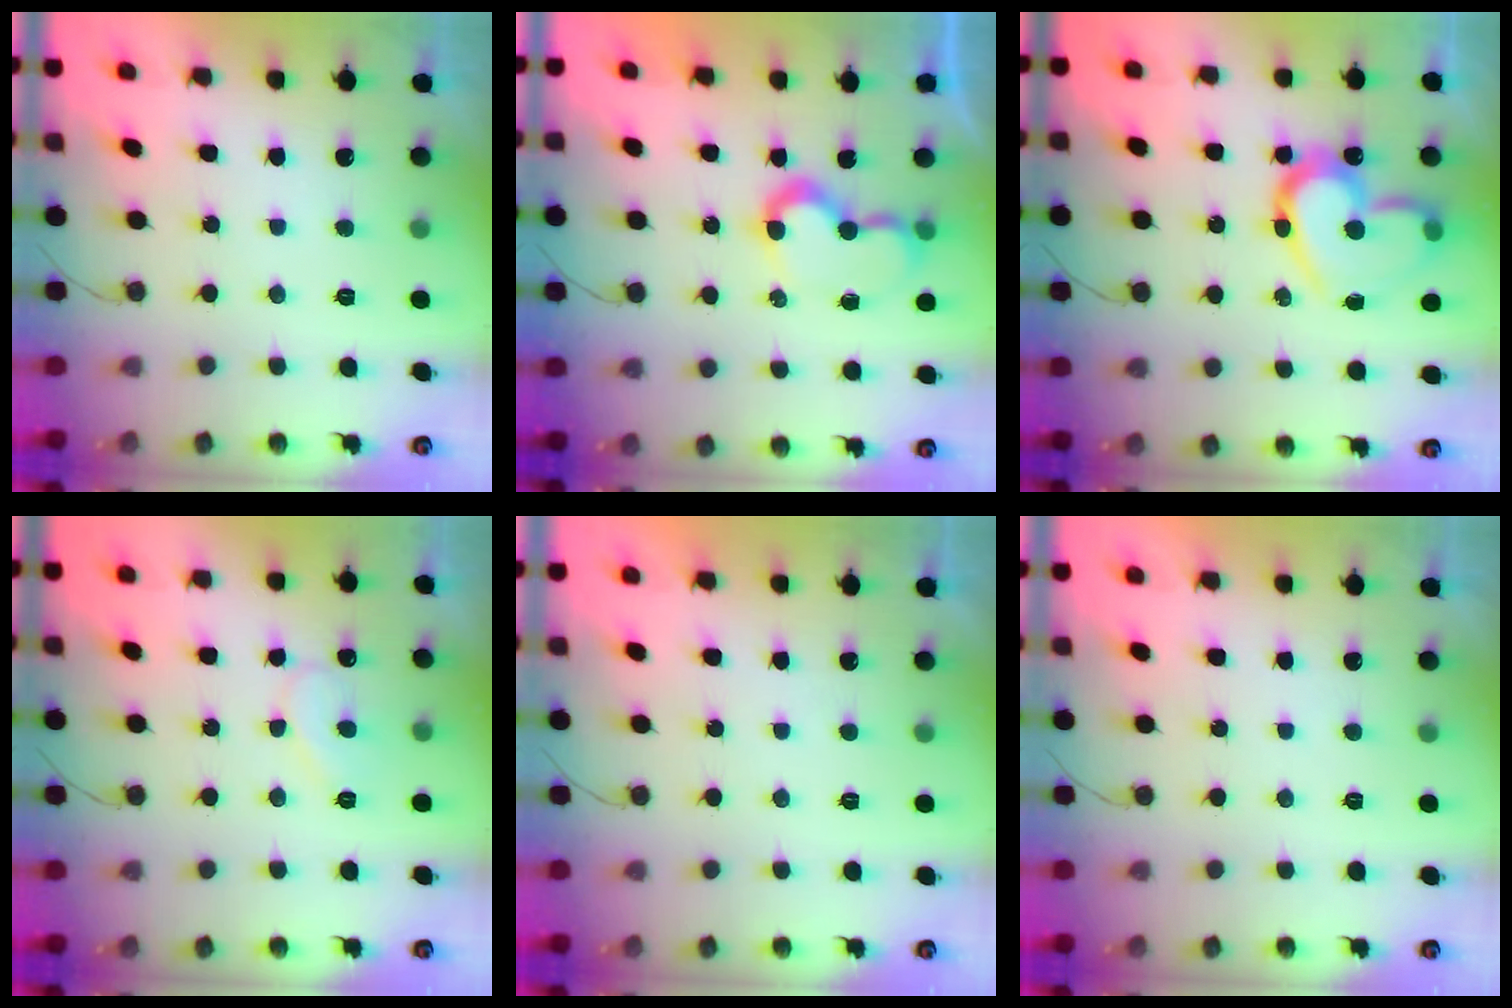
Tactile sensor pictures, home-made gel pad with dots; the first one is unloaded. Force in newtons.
{"total": 8.0, "press": 8.0, "slide": 0.8}
{"total": 18.4, "press": 18.2, "slide": 2.0}
{"total": 7.7, "press": 7.7, "slide": 0.3}
{"total": 1.9, "press": 1.9, "slide": 0.1}
{"total": 1.7, "press": 1.7, "slide": 0.1}